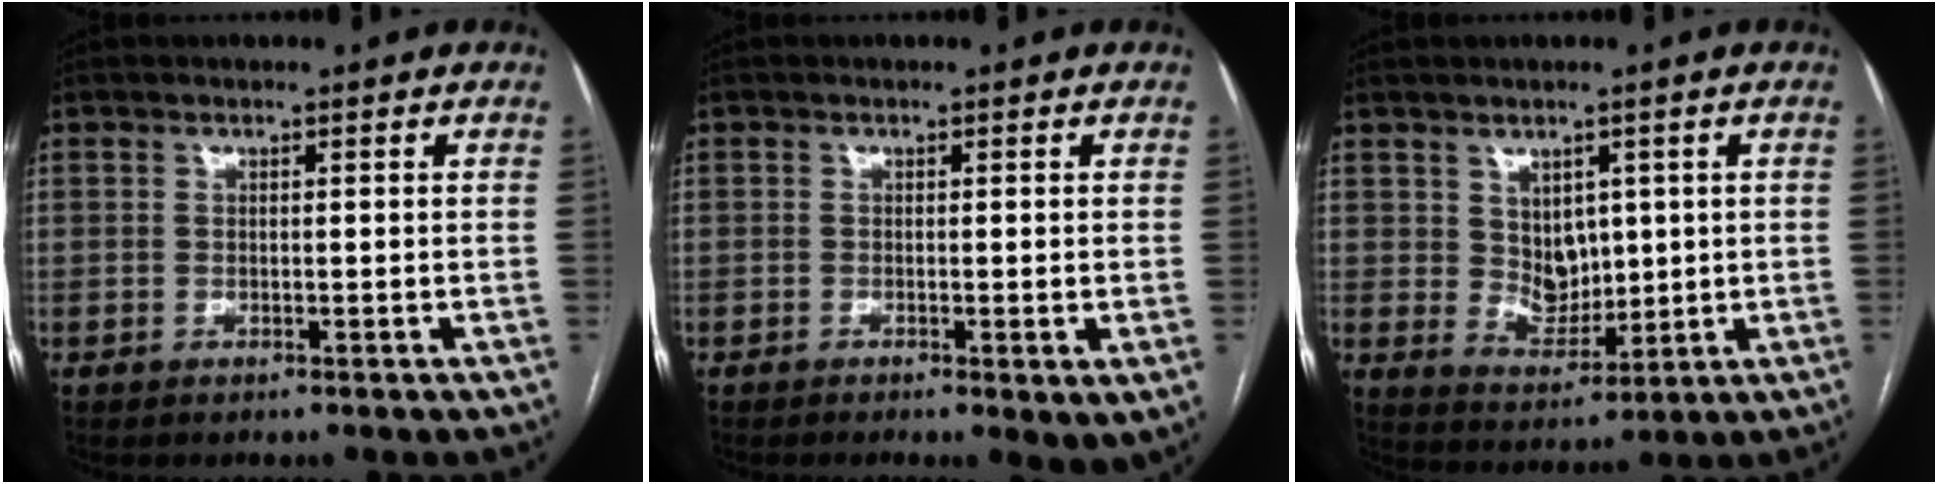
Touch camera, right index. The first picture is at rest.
{"total": 3.2, "force": [-1.1, 0.8, 2.9], "torque": [-0.036, -0.009, -0.015]}
{"total": 5.6, "force": [1.6, 4.1, 3.4], "torque": [-0.057, -0.001, 0.044]}